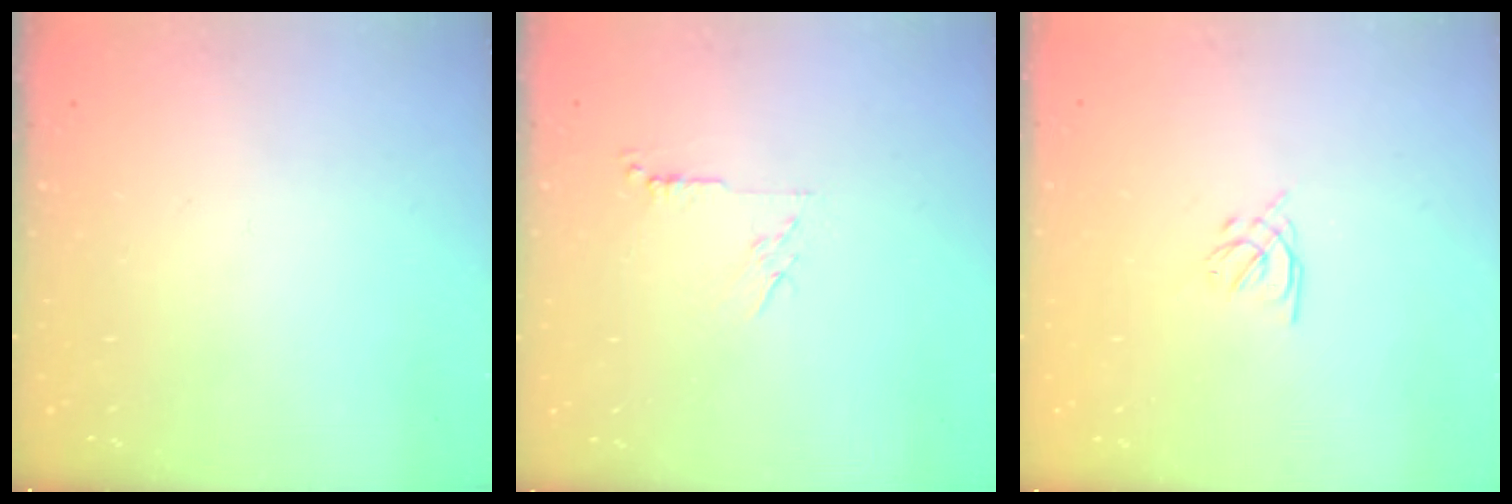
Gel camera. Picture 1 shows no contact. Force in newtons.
{"total": 5.5, "press": 5.5, "slide": 0.7}
{"total": 1.2, "press": 1.1, "slide": 0.5}